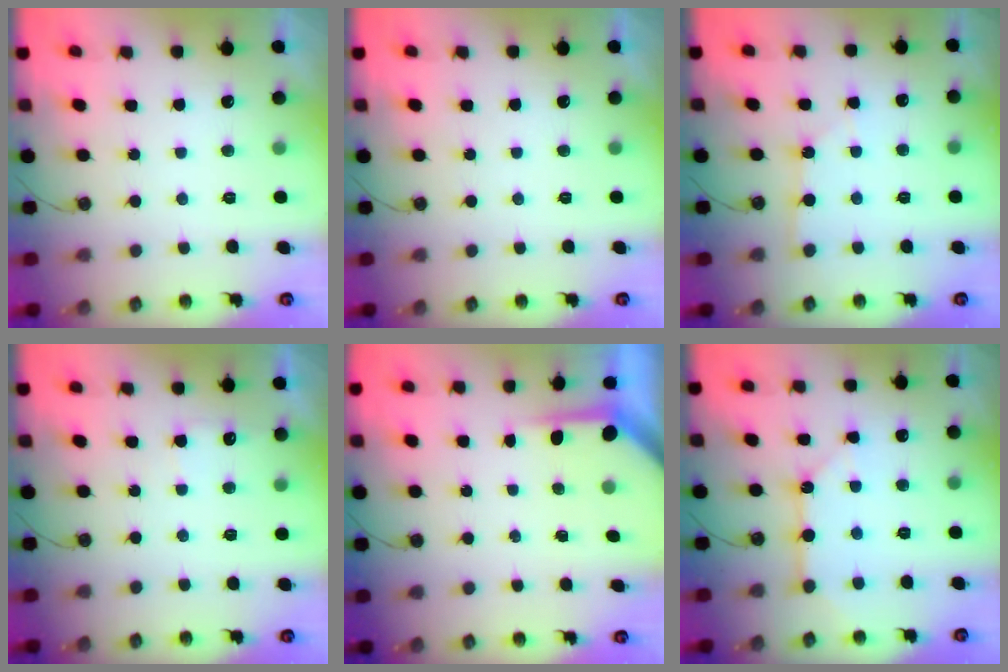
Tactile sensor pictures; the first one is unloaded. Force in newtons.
{"total": 0.0}
{"total": 2.2, "press": 2.2, "slide": 0.4}
{"total": 4.6, "press": 4.5, "slide": 0.5}
{"total": 4.0, "press": 4.0, "slide": 0.3}
{"total": 9.3, "press": 9.3, "slide": 1.0}